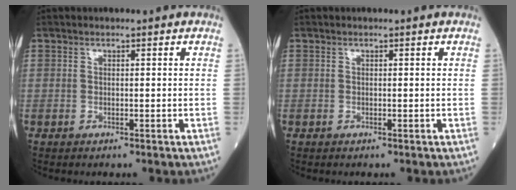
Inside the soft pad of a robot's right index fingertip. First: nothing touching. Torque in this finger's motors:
{"motor_torque": [0.00, 0.00, 0.00, 0.00]}